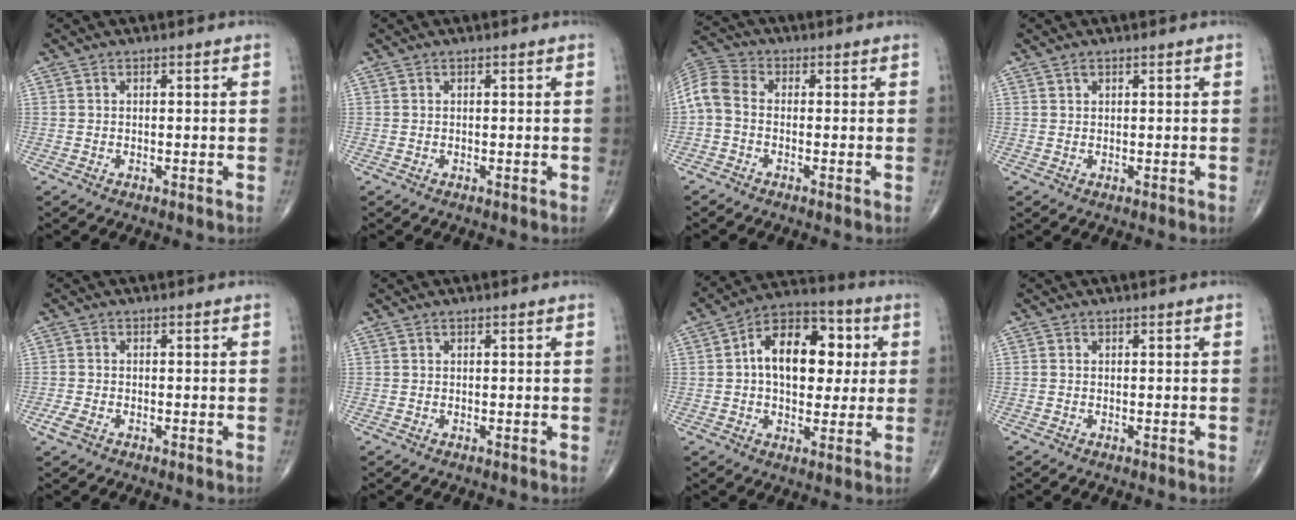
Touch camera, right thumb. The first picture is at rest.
{"total": 0.0}
{"total": 6.8, "force": [-0.8, 4.6, 4.9], "torque": [-0.103, 0.019, -0.032]}
{"total": 0.8, "force": [0.6, 0.4, 0.4], "torque": [-0.003, 0.002, 0.010]}
{"total": 2.4, "force": [-1.2, 1.2, 1.7], "torque": [-0.046, 0.000, -0.025]}
{"total": 0.0}
{"total": 16.2, "force": [2.6, 10.0, 12.4], "torque": [-0.151, 0.020, 0.032]}
{"total": 0.0}